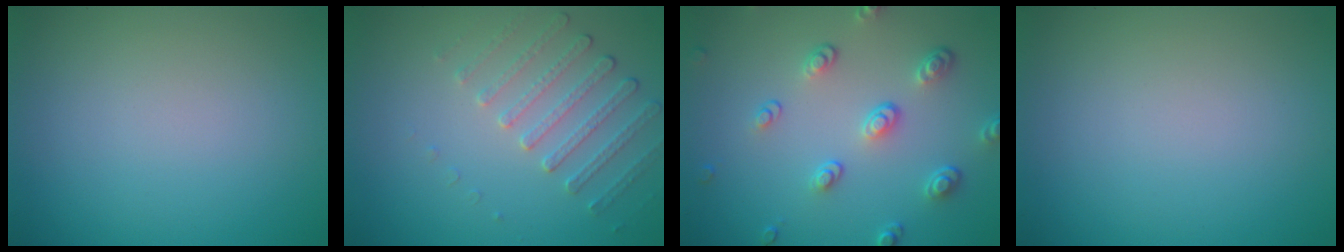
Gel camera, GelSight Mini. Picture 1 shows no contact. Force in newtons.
{"total": 2.2, "press": 1.8, "slide": 1.2}
{"total": 3.9, "press": 3.0, "slide": 2.5}
{"total": 0.0}